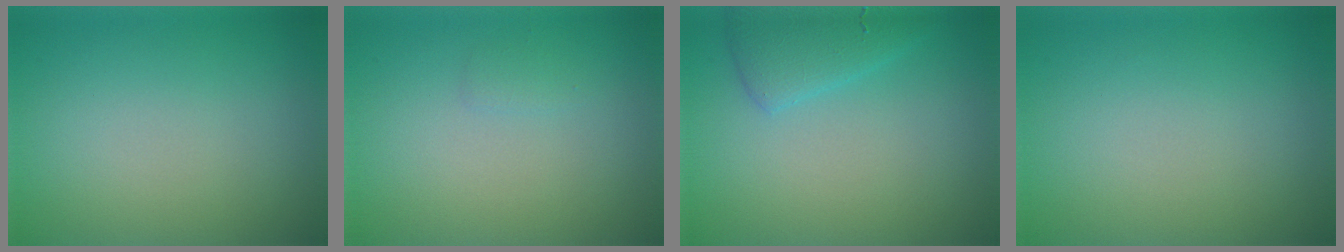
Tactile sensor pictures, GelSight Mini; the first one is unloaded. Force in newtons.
{"total": 0.6, "press": 0.6, "slide": 0.0}
{"total": 2.5, "press": 2.5, "slide": 0.2}
{"total": 0.0}